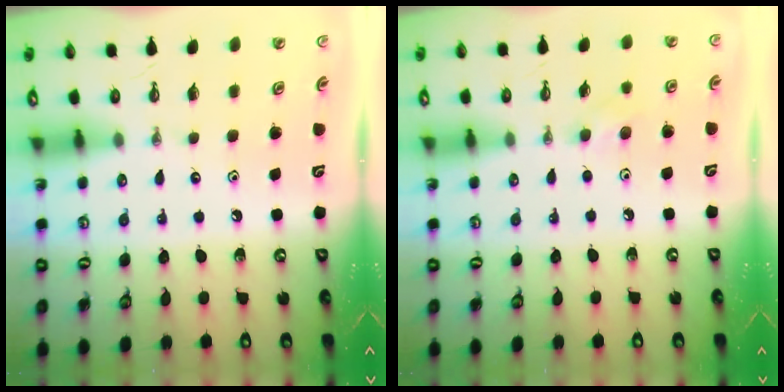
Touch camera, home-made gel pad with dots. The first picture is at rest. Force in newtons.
{"total": 6.2, "press": 5.8, "slide": 2.3}